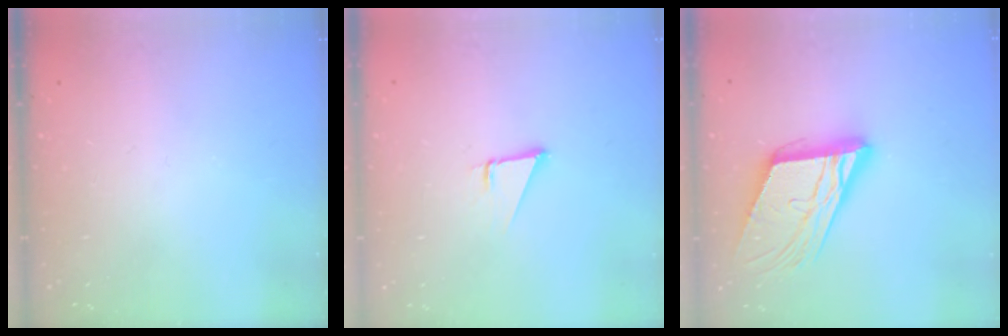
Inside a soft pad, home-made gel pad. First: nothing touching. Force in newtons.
{"total": 1.9, "press": 1.9, "slide": 0.0}
{"total": 17.6, "press": 17.4, "slide": 2.6}